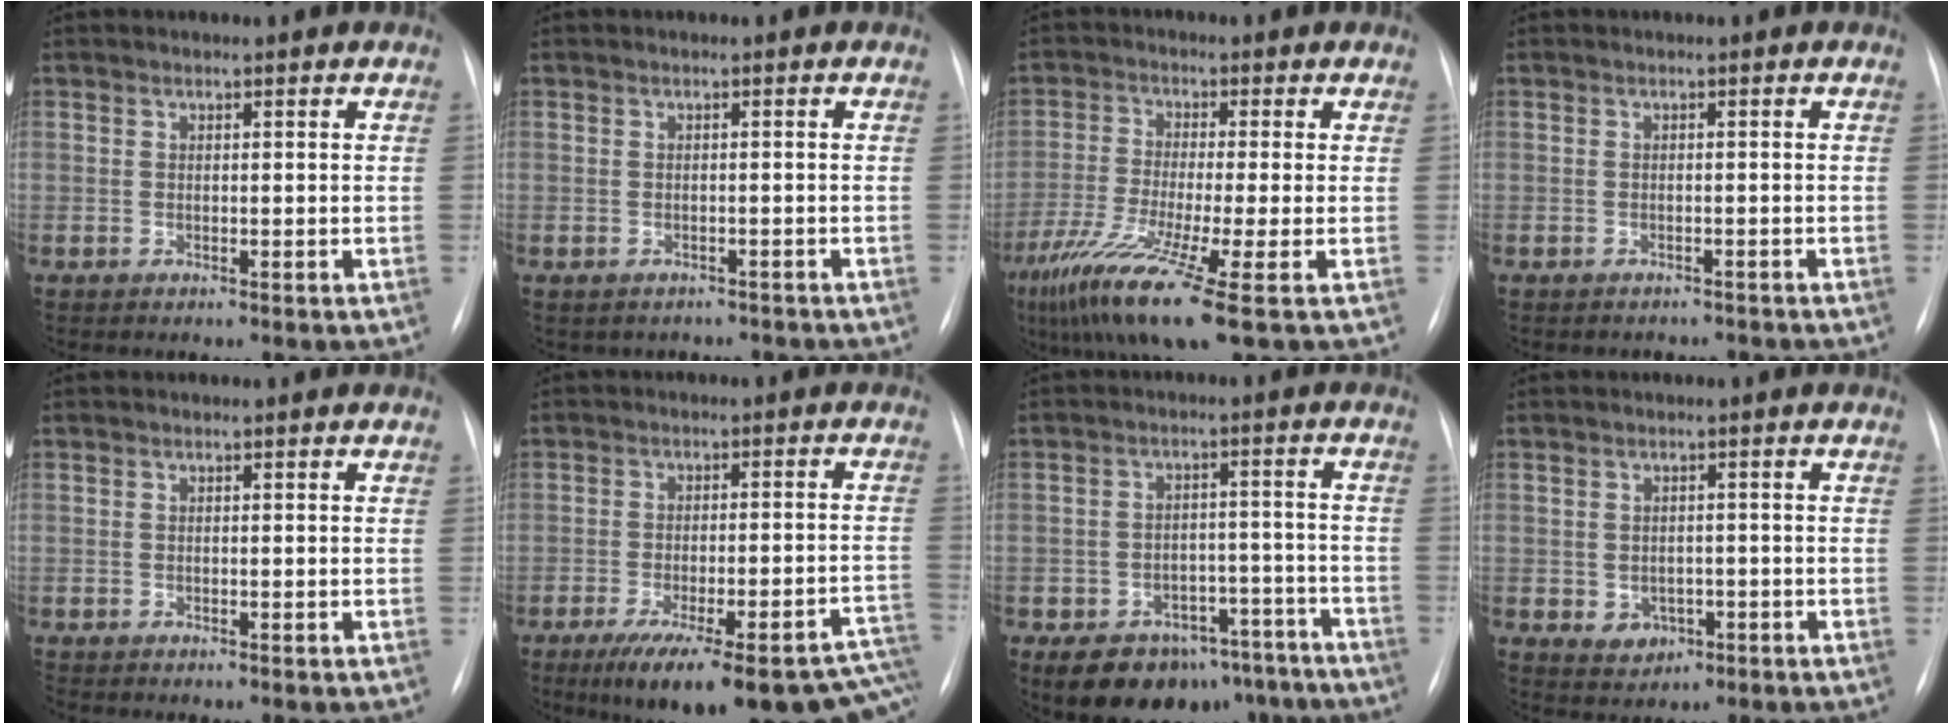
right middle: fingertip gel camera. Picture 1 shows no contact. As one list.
[{"total": 3.6, "force": [-3.1, 1.9, 0.0], "torque": [0.000, 0.017, -0.034]}, {"total": 12.0, "force": [-6.5, -0.4, 10.1], "torque": [-0.203, -0.041, -0.121]}, {"total": 2.7, "force": [-2.5, 1.0, -0.2], "torque": [0.006, 0.002, -0.030]}, {"total": 0.0}, {"total": 23.0, "force": [-15.7, 5.6, 15.8], "torque": [-0.154, 0.009, -0.203]}, {"total": 16.0, "force": [-11.9, 8.7, 6.3], "torque": [-0.085, 0.022, -0.152]}, {"total": 3.2, "force": [-0.7, 2.8, 1.3], "torque": [-0.015, 0.004, 0.001]}]